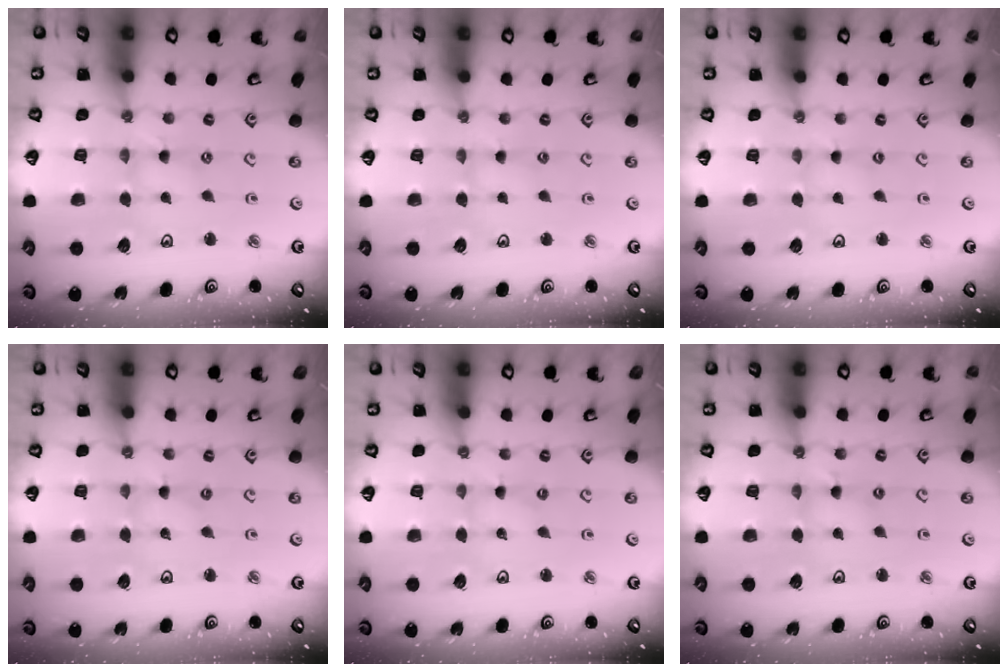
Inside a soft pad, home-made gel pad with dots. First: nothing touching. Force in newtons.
{"total": 2.6, "press": 2.5, "slide": 0.4}
{"total": 0.0}
{"total": 0.0}
{"total": 0.0}
{"total": 1.7, "press": 1.7, "slide": 0.2}